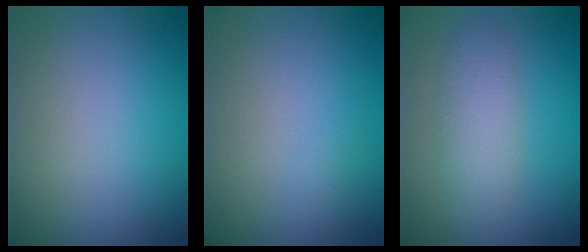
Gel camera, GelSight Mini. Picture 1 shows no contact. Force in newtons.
{"total": 0.5, "press": 0.5, "slide": 0.0}
{"total": 3.1, "press": 3.1, "slide": 0.0}